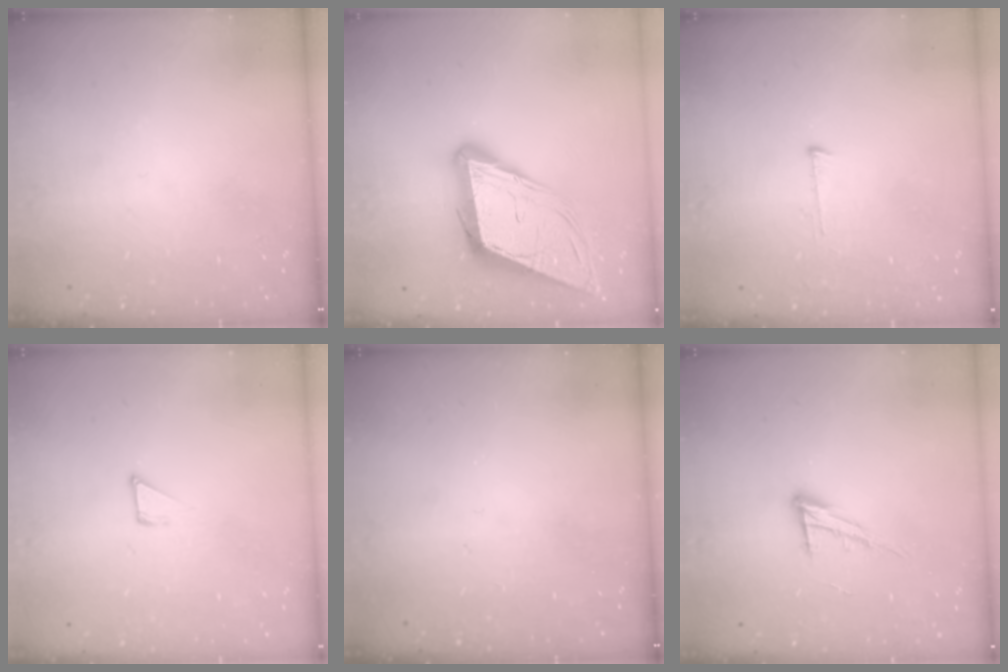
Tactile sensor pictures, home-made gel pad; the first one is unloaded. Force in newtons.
{"total": 14.8, "press": 14.1, "slide": 4.2}
{"total": 4.0, "press": 4.0, "slide": 0.2}
{"total": 2.1, "press": 2.1, "slide": 0.1}
{"total": 0.0}
{"total": 10.6, "press": 10.5, "slide": 1.6}